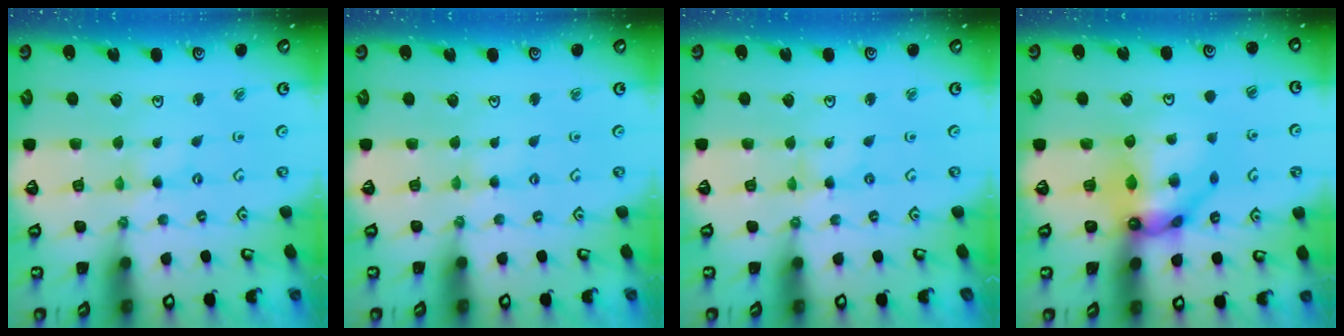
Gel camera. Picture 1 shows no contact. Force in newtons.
{"total": 1.8, "press": 1.7, "slide": 0.3}
{"total": 0.0}
{"total": 12.7, "press": 12.6, "slide": 1.6}